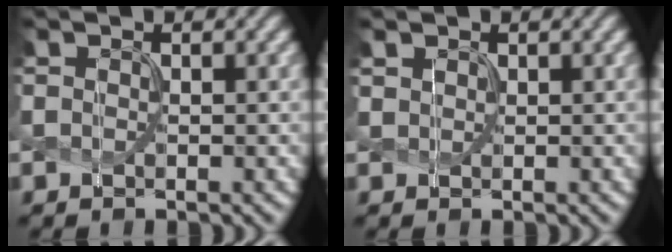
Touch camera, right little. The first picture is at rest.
{"total": 1.0, "force": [0.8, 0.4, -0.2], "torque": [0.004, 0.003, 0.021]}